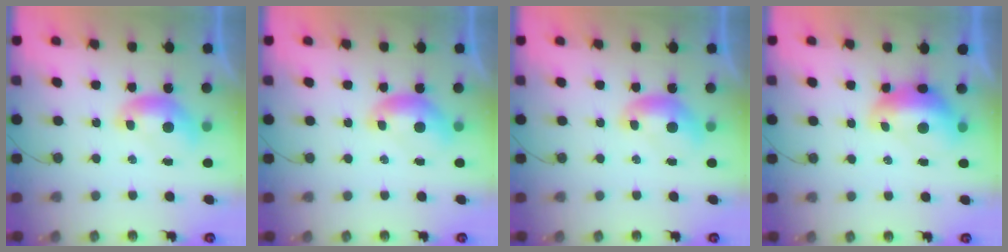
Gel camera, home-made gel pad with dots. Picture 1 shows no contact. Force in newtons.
{"total": 0.0}
{"total": 0.0}
{"total": 2.8, "press": 2.7, "slide": 0.7}